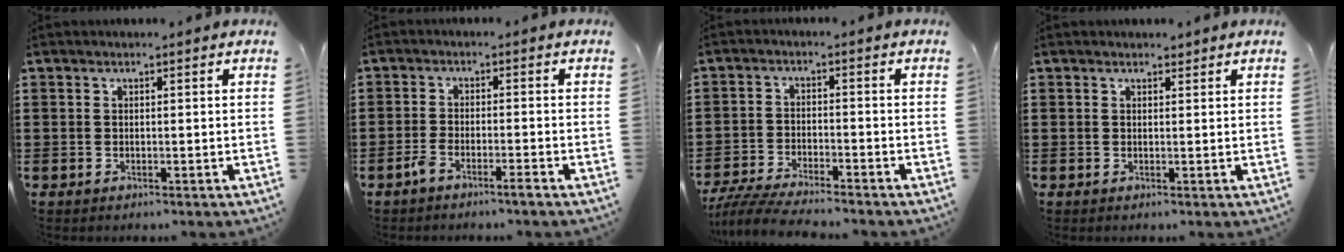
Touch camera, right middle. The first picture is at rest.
{"total": 2.9, "force": [-2.1, 0.2, 2.0], "torque": [-0.039, -0.001, -0.040]}
{"total": 4.9, "force": [-4.6, 0.1, 1.6], "torque": [-0.047, -0.013, -0.096]}
{"total": 1.2, "force": [1.1, 0.5, 0.0], "torque": [0.005, -0.001, 0.019]}